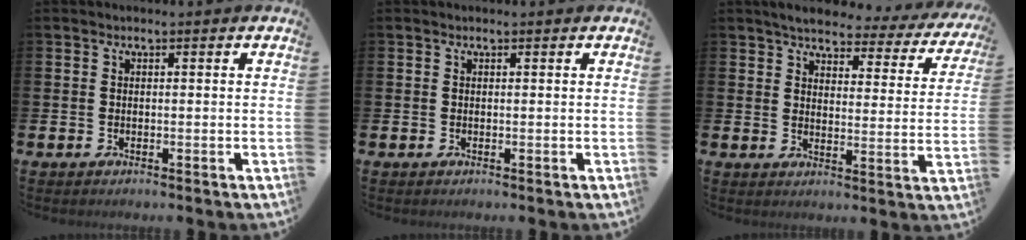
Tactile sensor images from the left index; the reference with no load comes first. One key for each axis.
{"total": 0.0}
{"total": 4.0, "fx": 3.7, "fy": 1.0, "fz": 1.3, "tx": -0.043, "ty": -0.026, "tz": 0.057}